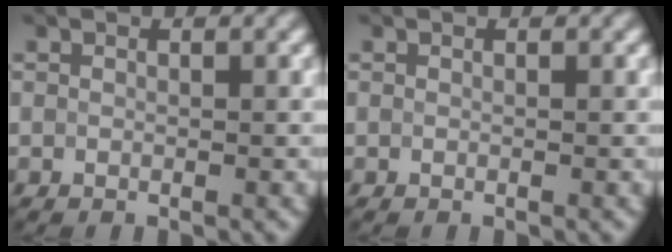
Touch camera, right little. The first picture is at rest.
{"total": 0.0}